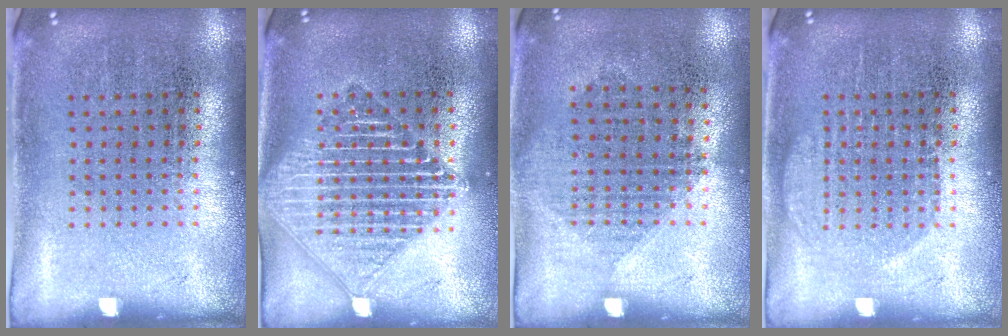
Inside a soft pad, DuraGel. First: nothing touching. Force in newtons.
{"total": 2.6, "press": 2.6, "slide": 0.3}
{"total": 1.0, "press": 0.9, "slide": 0.5}
{"total": 1.6, "press": 1.5, "slide": 0.4}